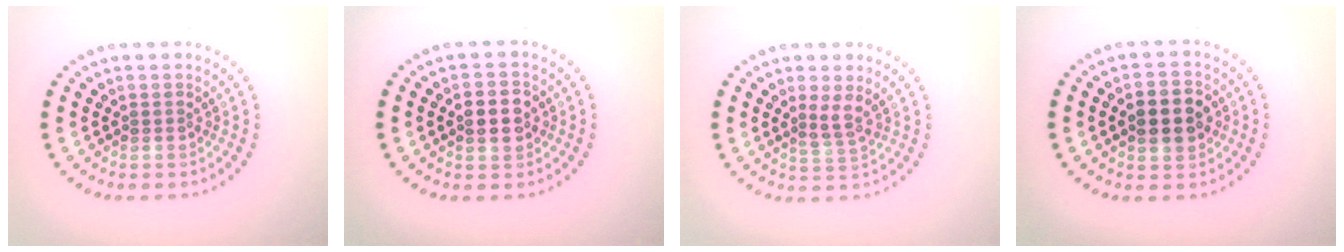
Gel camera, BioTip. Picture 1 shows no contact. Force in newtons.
{"total": 2.9, "press": 2.9, "slide": 0.2}
{"total": 1.9, "press": 1.3, "slide": 1.4}
{"total": 4.4, "press": 4.4, "slide": 0.2}